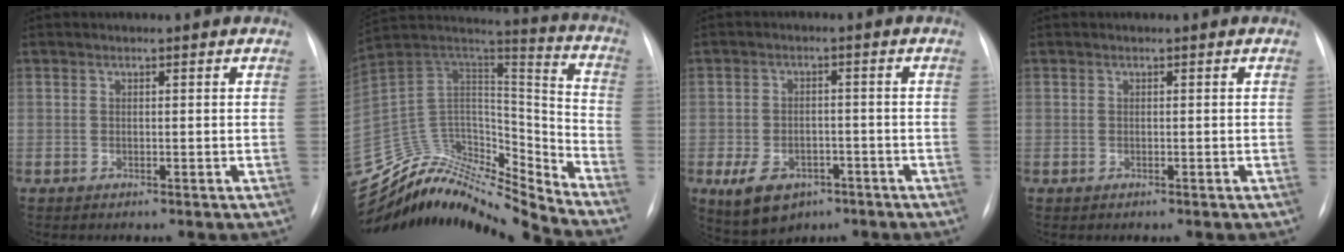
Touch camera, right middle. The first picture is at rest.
{"total": 22.1, "force": [-21.4, 3.2, 4.9], "torque": [-0.081, 0.072, -0.353]}
{"total": 7.6, "force": [-3.7, 5.1, 4.1], "torque": [-0.079, 0.003, -0.049]}
{"total": 0.0}